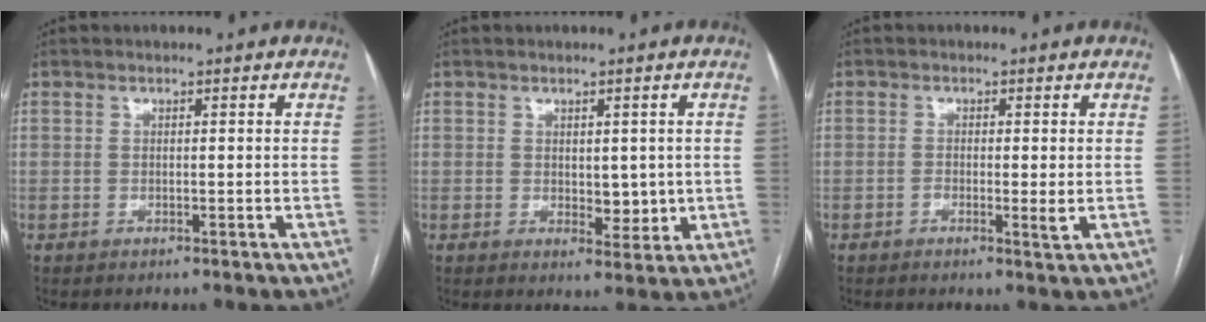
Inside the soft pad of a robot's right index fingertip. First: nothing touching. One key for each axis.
{"total": 3.7, "fx": 0.2, "fy": 2.2, "fz": 2.9, "tx": -0.034, "ty": -0.007, "tz": 0.012}
{"total": 2.0, "fx": -0.5, "fy": 0.3, "fz": 1.9, "tx": -0.030, "ty": -0.002, "tz": -0.006}